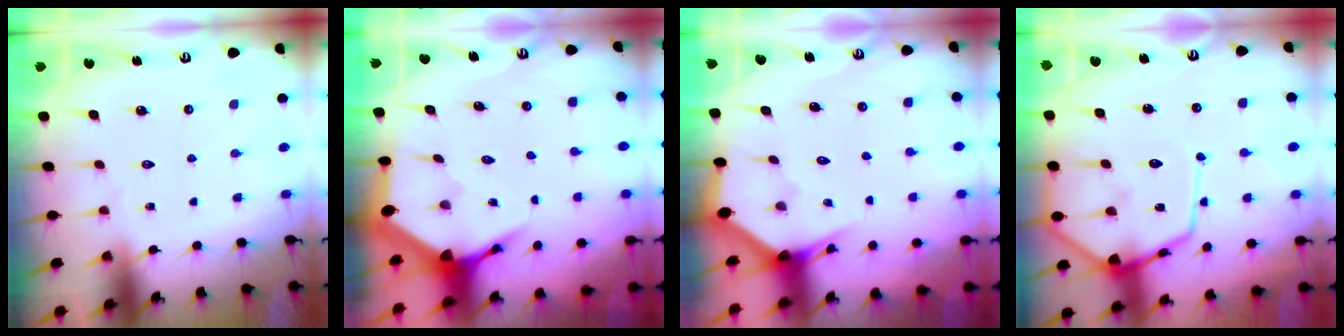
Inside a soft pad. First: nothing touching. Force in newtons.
{"total": 5.1, "press": 5.1, "slide": 0.6}
{"total": 2.9, "press": 2.9, "slide": 0.1}
{"total": 15.0, "press": 14.9, "slide": 1.4}